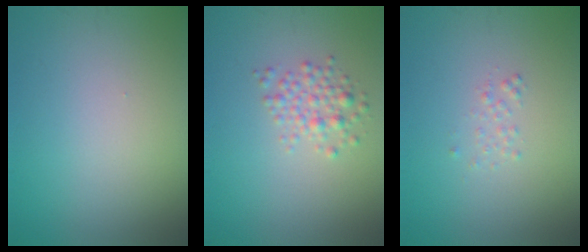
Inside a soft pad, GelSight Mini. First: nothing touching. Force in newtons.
{"total": 2.1, "press": 2.1, "slide": 0.2}
{"total": 0.7, "press": 0.7, "slide": 0.1}